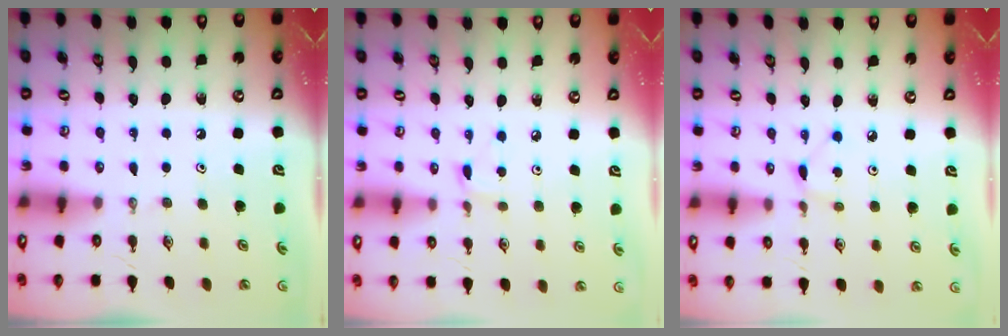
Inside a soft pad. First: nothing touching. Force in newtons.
{"total": 3.0, "press": 2.9, "slide": 0.4}
{"total": 3.0, "press": 3.0, "slide": 0.3}